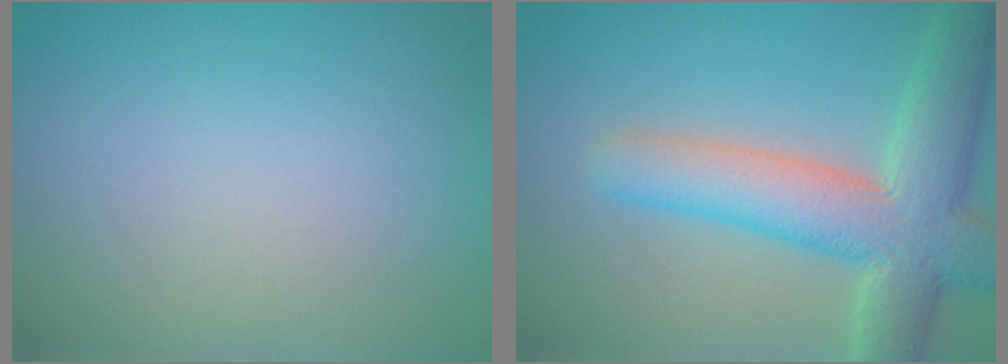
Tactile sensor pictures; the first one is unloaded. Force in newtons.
{"total": 8.4, "press": 8.4, "slide": 0.5}